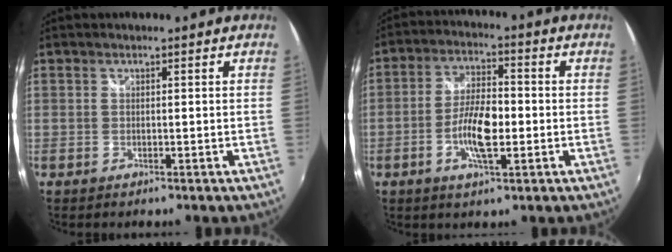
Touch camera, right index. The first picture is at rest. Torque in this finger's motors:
{"motor_torque": [0.36, 0.03, 0.54, 0.06]}